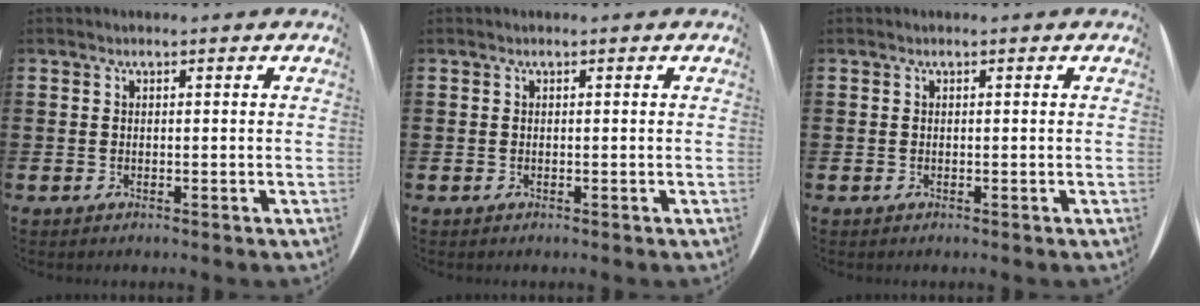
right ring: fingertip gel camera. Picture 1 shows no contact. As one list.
[{"total": 0.0}, {"total": 0.0}]